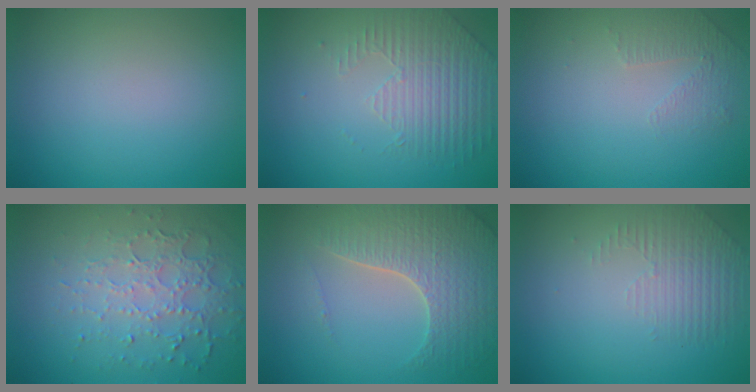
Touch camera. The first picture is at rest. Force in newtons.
{"total": 2.1, "press": 1.8, "slide": 1.0}
{"total": 1.4, "press": 0.8, "slide": 1.1}
{"total": 4.9, "press": 3.4, "slide": 3.5}
{"total": 5.3, "press": 4.5, "slide": 2.8}
{"total": 1.5, "press": 0.9, "slide": 1.2}